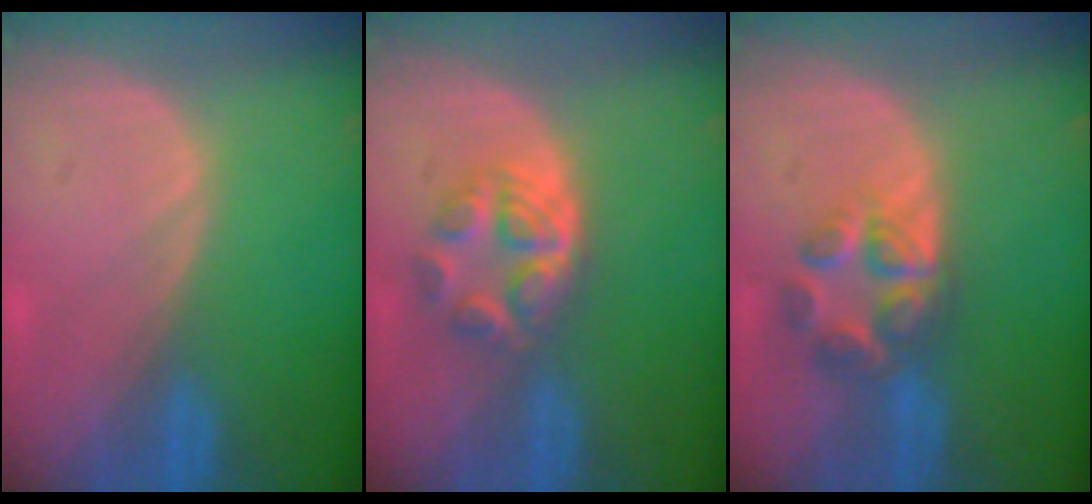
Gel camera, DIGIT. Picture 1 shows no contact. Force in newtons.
{"total": 6.3, "press": 5.3, "slide": 3.4}
{"total": 6.7, "press": 5.7, "slide": 3.5}